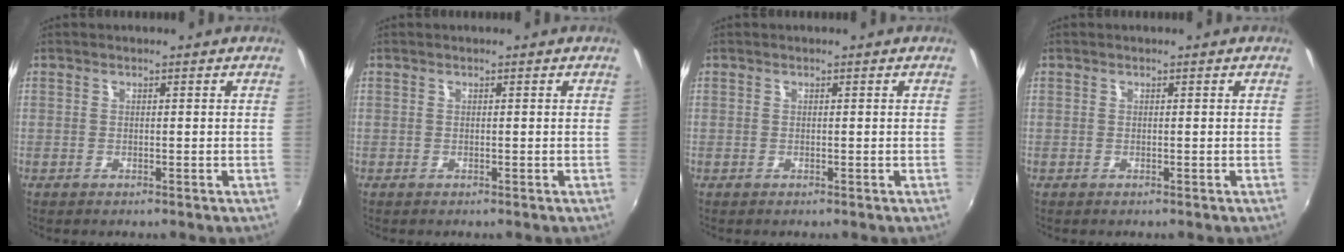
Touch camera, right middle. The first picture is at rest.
{"total": 0.0}
{"total": 0.0}
{"total": 0.0}